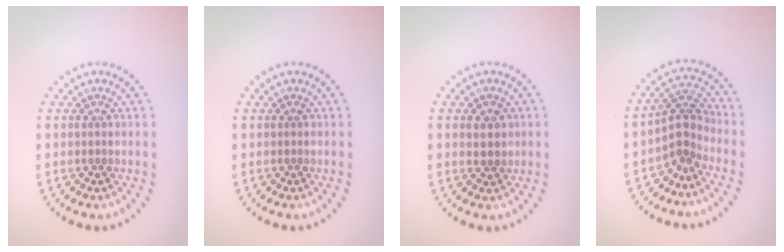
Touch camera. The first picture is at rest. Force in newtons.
{"total": 0.0}
{"total": 1.9, "press": 1.8, "slide": 0.6}
{"total": 2.6, "press": 1.8, "slide": 1.9}